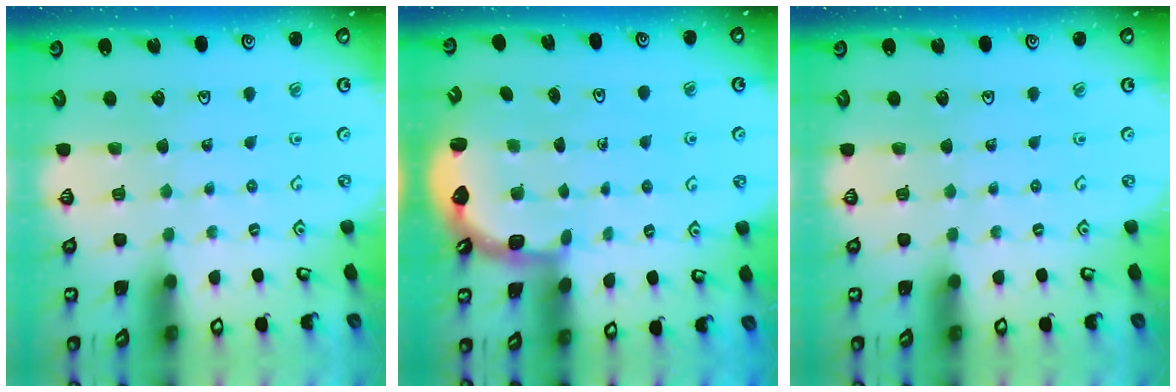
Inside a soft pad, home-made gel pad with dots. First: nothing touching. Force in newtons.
{"total": 2.5, "press": 2.1, "slide": 1.3}
{"total": 0.0}